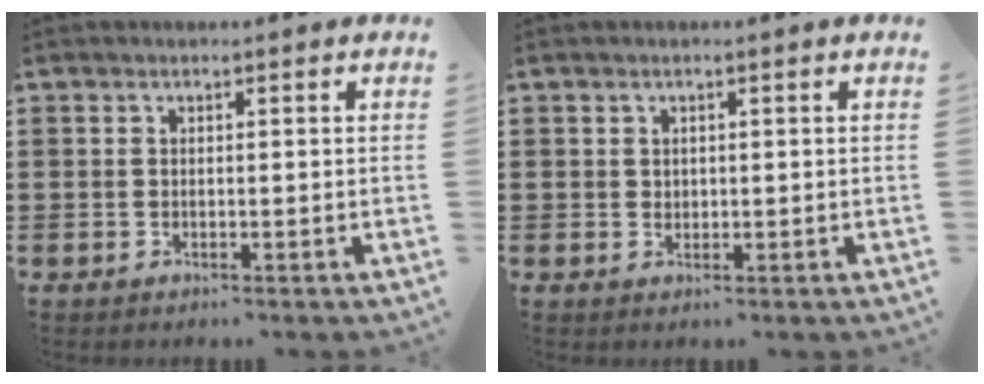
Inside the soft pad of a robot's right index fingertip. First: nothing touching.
{"total": 0.7, "force": [0.3, 0.6, 0.3], "torque": [-0.008, 0.001, 0.006]}